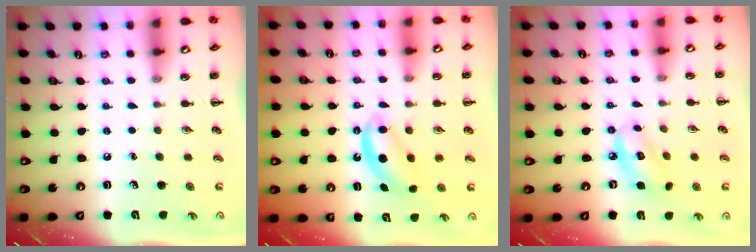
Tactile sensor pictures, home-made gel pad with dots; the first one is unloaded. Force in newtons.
{"total": 5.8, "press": 5.6, "slide": 1.3}
{"total": 6.8, "press": 6.7, "slide": 1.3}